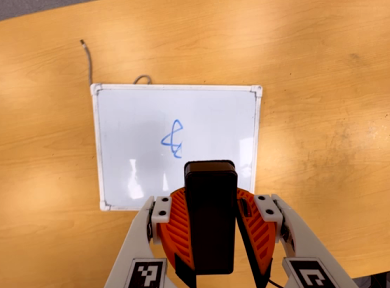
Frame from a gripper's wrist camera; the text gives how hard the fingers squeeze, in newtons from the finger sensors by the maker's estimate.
{"total": 9.0, "left": 8.8, "right": 9.1}